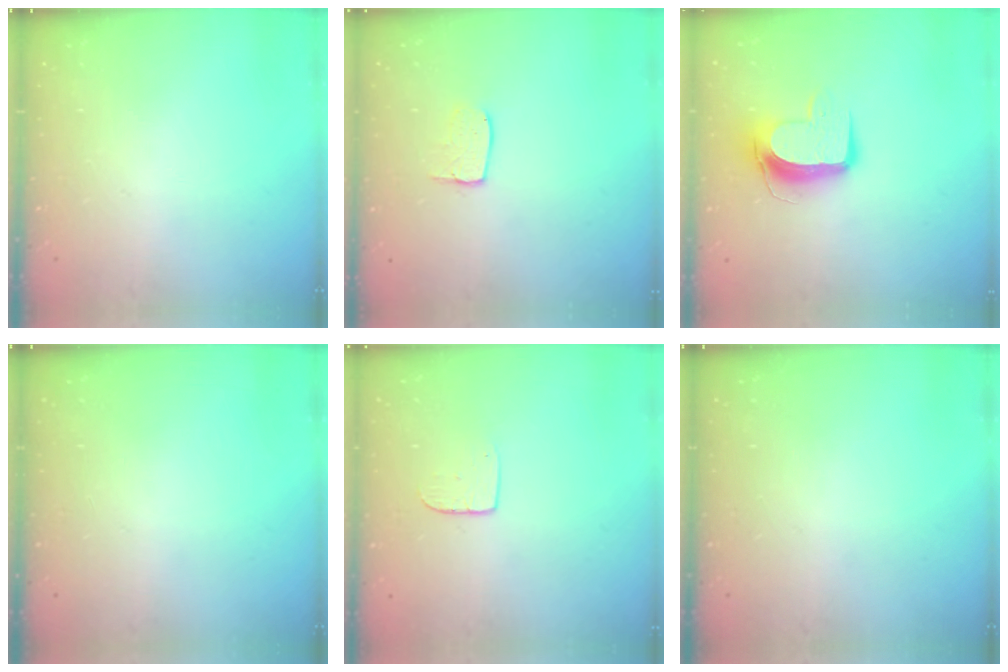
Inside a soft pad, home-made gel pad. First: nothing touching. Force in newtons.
{"total": 5.6, "press": 5.6, "slide": 0.3}
{"total": 10.5, "press": 10.4, "slide": 0.8}
{"total": 0.0}
{"total": 5.0, "press": 5.0, "slide": 0.4}
{"total": 0.0}